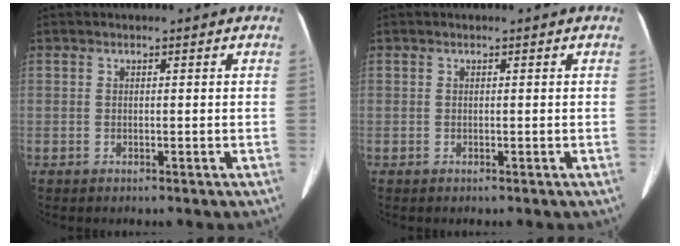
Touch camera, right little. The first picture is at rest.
{"total": 0.0}